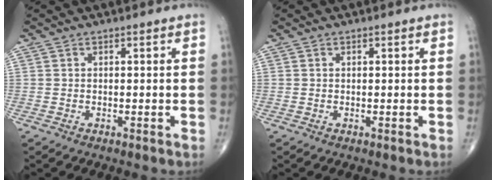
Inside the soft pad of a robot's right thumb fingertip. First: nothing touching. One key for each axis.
{"total": 0.0}